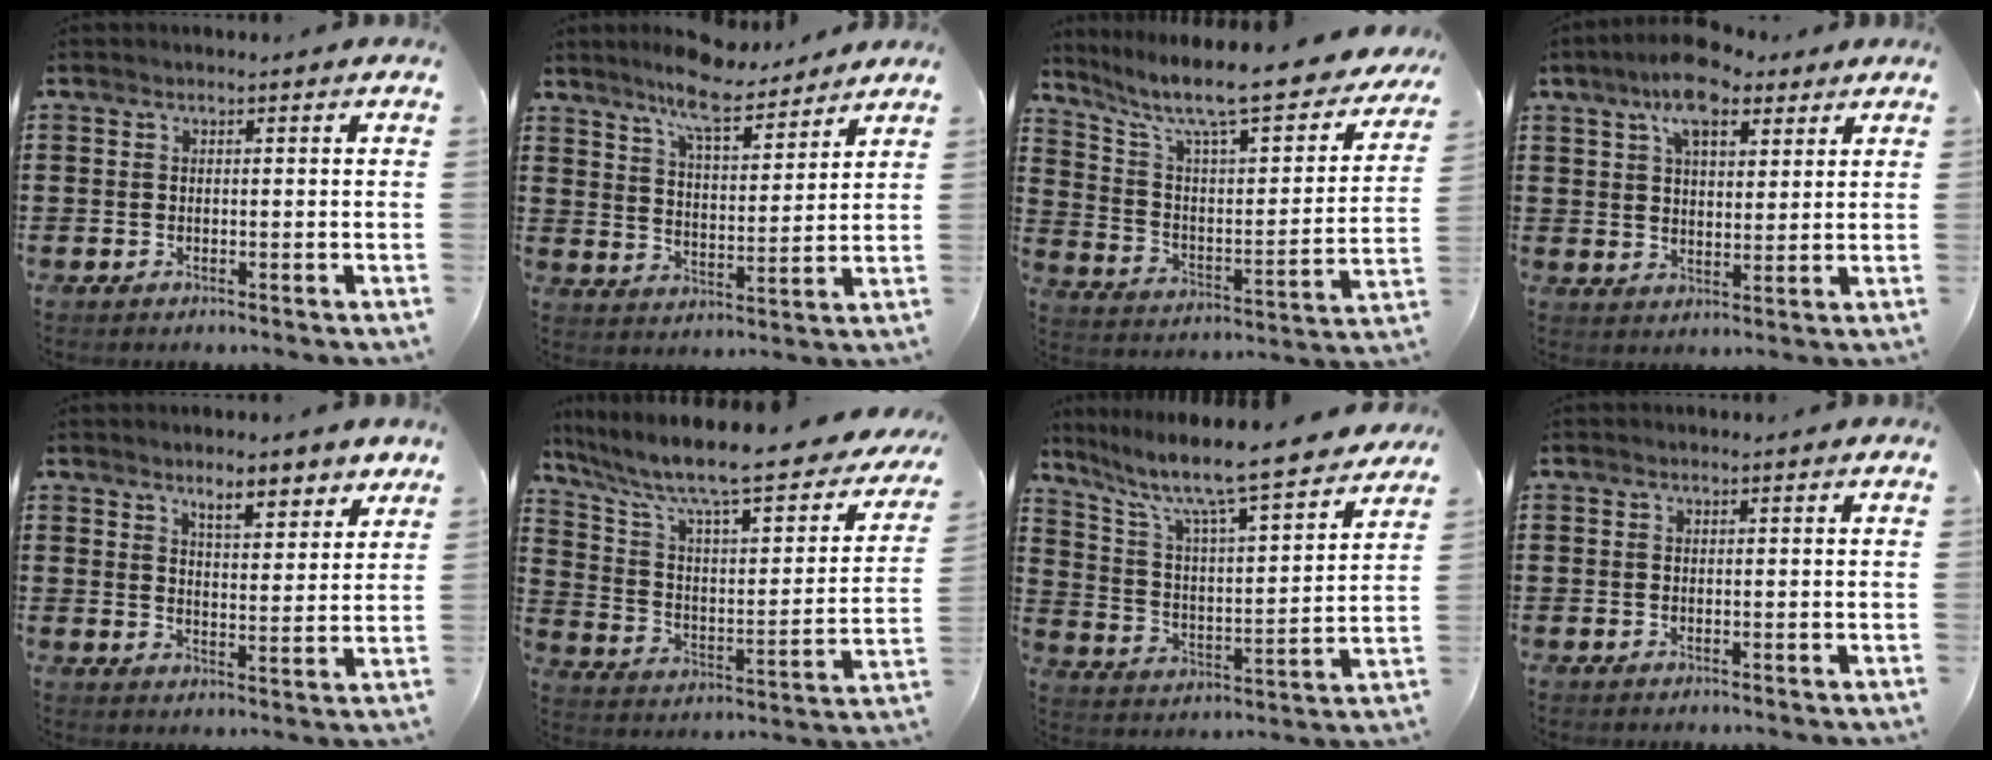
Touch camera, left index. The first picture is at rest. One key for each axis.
{"total": 7.9, "fx": 6.9, "fy": 0.8, "fz": 3.6, "tx": -0.084, "ty": -0.031, "tz": 0.123}
{"total": 10.8, "fx": 8.9, "fy": 1.2, "fz": 6.1, "tx": -0.137, "ty": -0.070, "tz": 0.143}
{"total": 9.0, "fx": 6.2, "fy": 3.5, "fz": 5.5, "tx": -0.100, "ty": -0.006, "tz": 0.109}
{"total": 5.5, "fx": 4.7, "fy": 1.3, "fz": 2.5, "tx": -0.041, "ty": -0.020, "tz": 0.078}
{"total": 9.6, "fx": 7.9, "fy": 1.0, "fz": 5.4, "tx": -0.124, "ty": -0.071, "tz": 0.122}
{"total": 8.7, "fx": 7.4, "fy": 0.3, "fz": 4.6, "tx": -0.121, "ty": -0.059, "tz": 0.118}
{"total": 0.0}